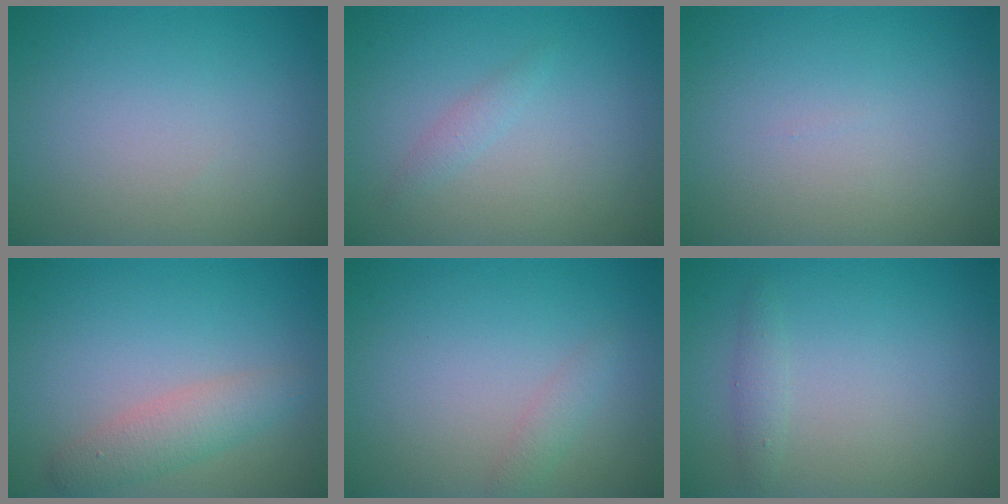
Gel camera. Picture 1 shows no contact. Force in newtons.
{"total": 0.9, "press": 0.9, "slide": 0.0}
{"total": 0.0}
{"total": 2.8, "press": 2.8, "slide": 0.1}
{"total": 1.2, "press": 1.2, "slide": 0.1}
{"total": 1.1, "press": 1.1, "slide": 0.0}